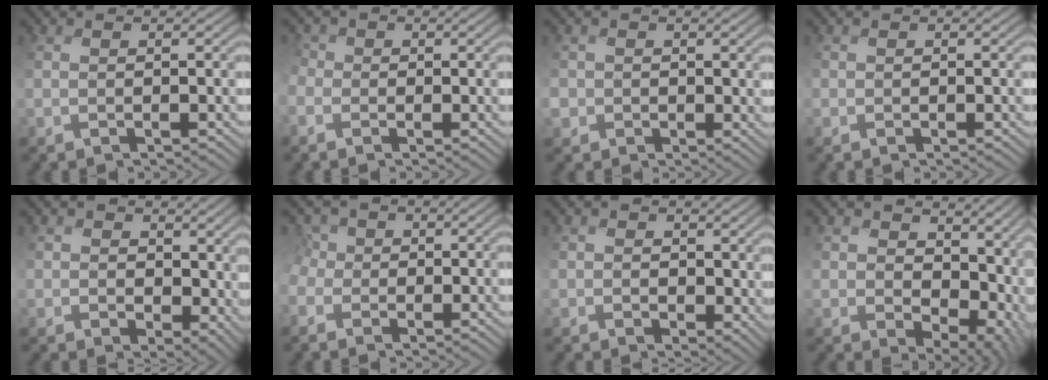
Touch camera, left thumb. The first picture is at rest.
{"total": 3.8, "force": [-1.4, 3.4, 0.9], "torque": [-0.043, 0.004, -0.054]}
{"total": 2.0, "force": [-0.1, 1.9, -0.3], "torque": [-0.005, 0.001, -0.018]}
{"total": 0.5, "force": [0.1, 0.2, -0.4], "torque": [0.014, 0.002, -0.001]}
{"total": 5.8, "force": [2.1, 4.1, 3.6], "torque": [-0.099, -0.016, 0.039]}
{"total": 4.4, "force": [-0.3, 4.1, 1.4], "torque": [-0.060, 0.016, -0.033]}
{"total": 3.6, "force": [1.7, 2.5, 1.9], "torque": [-0.062, -0.010, 0.028]}
{"total": 11.5, "force": [1.4, 7.4, 8.7], "torque": [-0.156, -0.035, 0.046]}